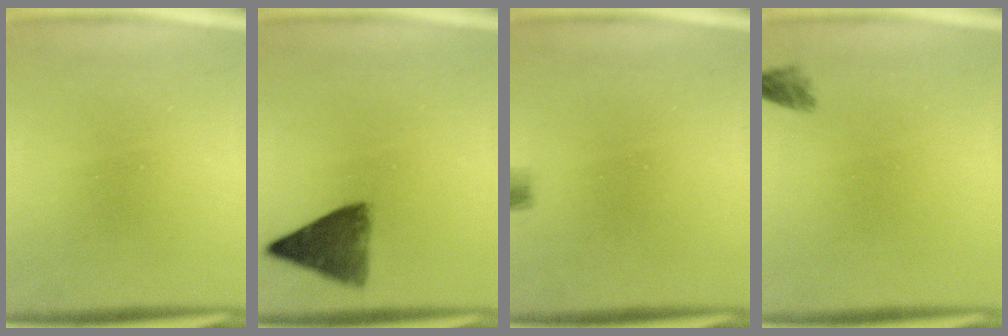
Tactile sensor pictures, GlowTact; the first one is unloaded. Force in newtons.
{"total": 6.7}
{"total": 1.6}
{"total": 1.6}